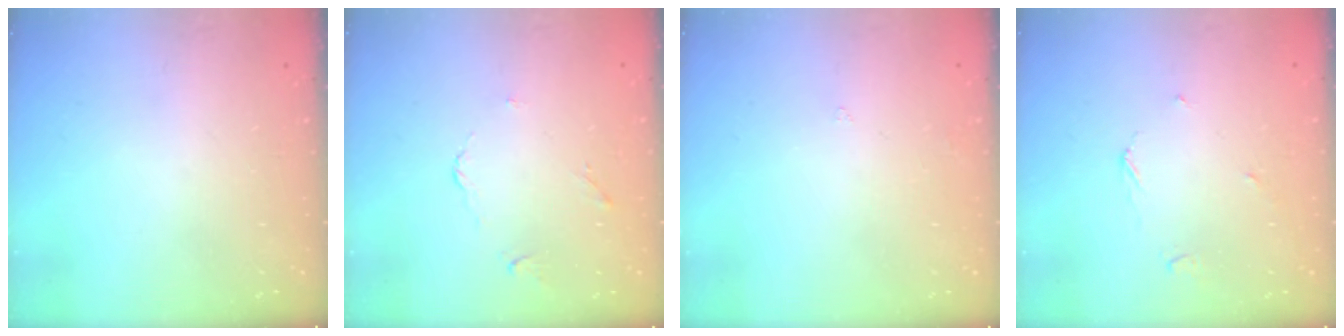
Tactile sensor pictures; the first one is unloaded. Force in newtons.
{"total": 2.7, "press": 2.7, "slide": 0.5}
{"total": 2.3, "press": 2.3, "slide": 0.5}
{"total": 2.8, "press": 2.8, "slide": 0.2}